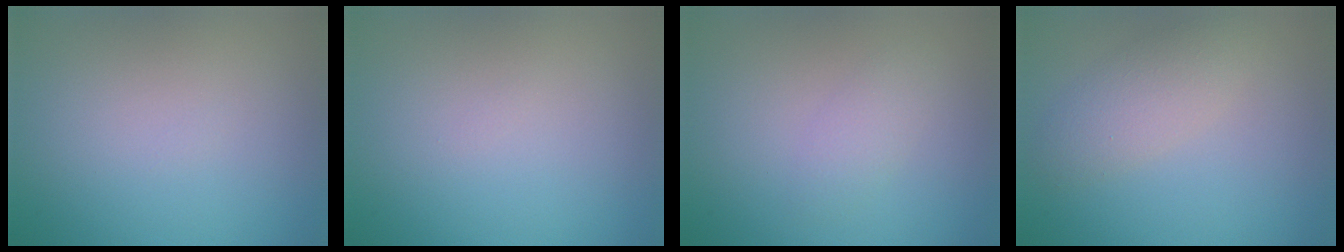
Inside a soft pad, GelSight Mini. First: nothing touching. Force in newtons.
{"total": 0.0}
{"total": 1.5, "press": 1.5, "slide": 0.0}
{"total": 2.9, "press": 2.9, "slide": 0.3}